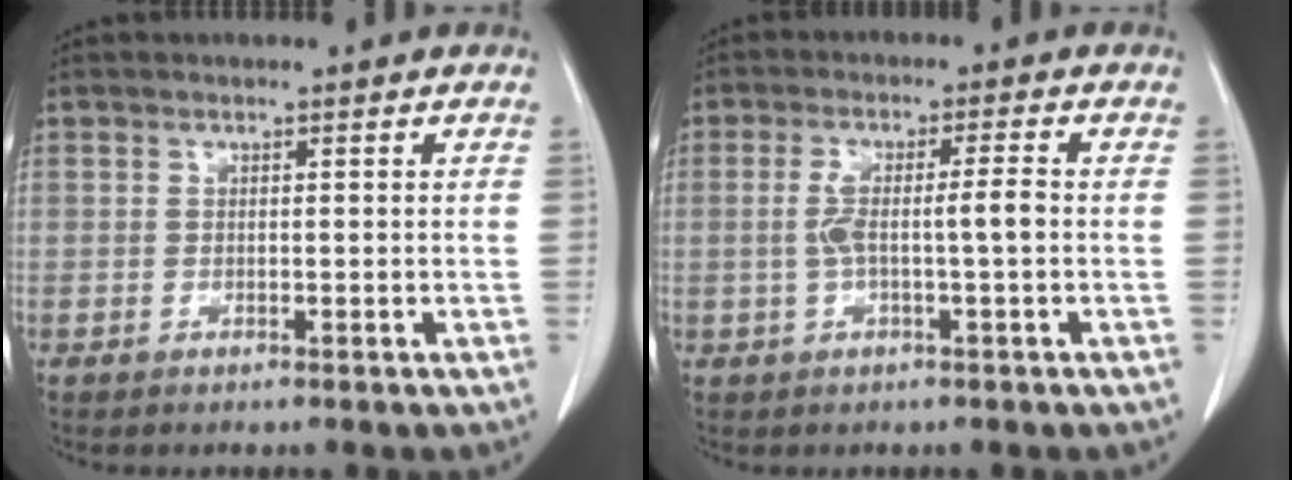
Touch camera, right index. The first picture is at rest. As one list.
[{"total": 5.3, "force": [-0.4, 0.3, 5.3], "torque": [-0.107, 0.013, -0.005]}]